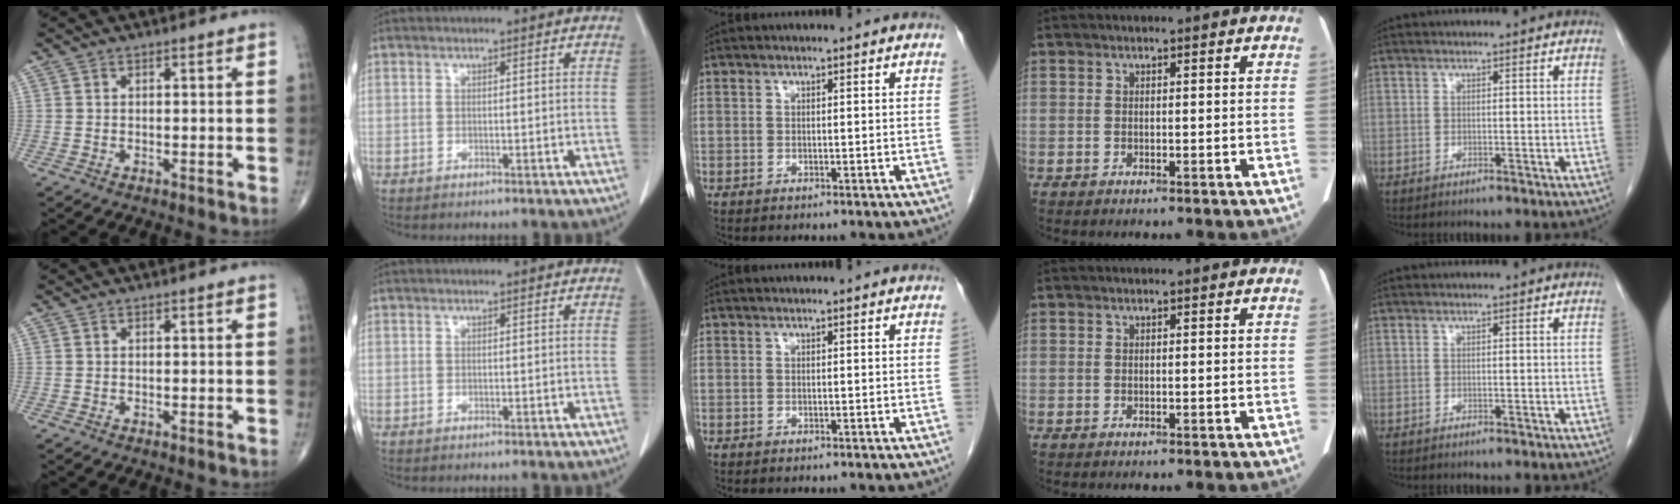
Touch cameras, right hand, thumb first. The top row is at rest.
{}